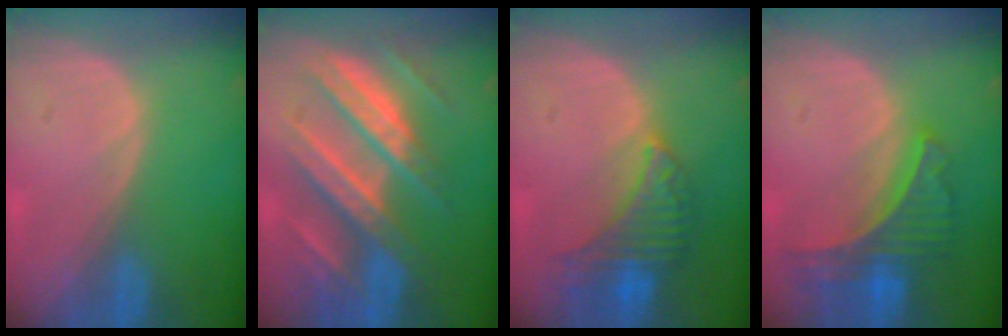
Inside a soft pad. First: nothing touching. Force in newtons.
{"total": 11.3, "press": 11.2, "slide": 1.1}
{"total": 7.3, "press": 7.0, "slide": 1.9}
{"total": 7.8, "press": 6.8, "slide": 3.8}